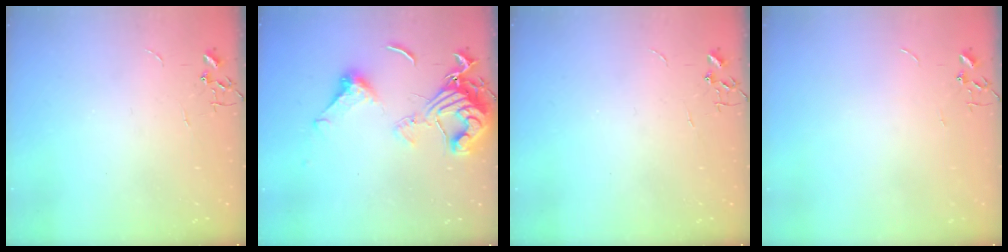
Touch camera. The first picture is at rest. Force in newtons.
{"total": 15.7, "press": 15.6, "slide": 1.8}
{"total": 0.0}
{"total": 0.0}